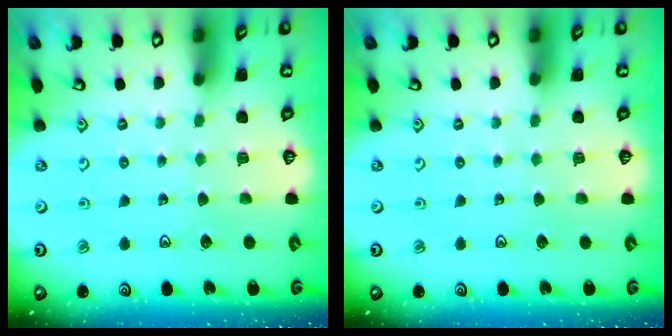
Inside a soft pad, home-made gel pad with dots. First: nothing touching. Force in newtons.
{"total": 0.0}